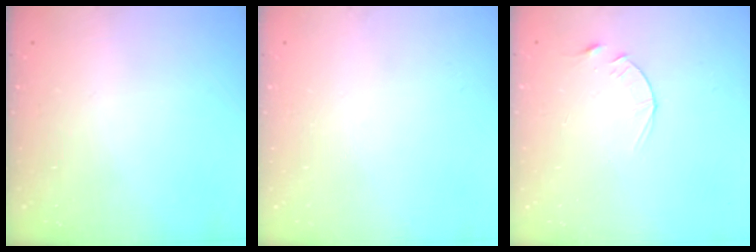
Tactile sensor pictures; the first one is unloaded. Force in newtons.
{"total": 0.0}
{"total": 3.1, "press": 3.1, "slide": 0.5}